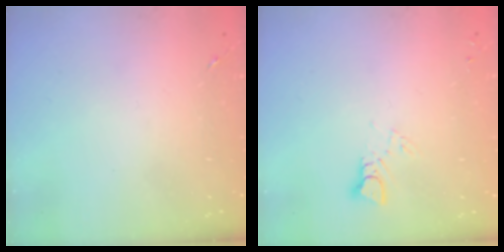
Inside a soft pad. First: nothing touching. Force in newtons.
{"total": 2.9, "press": 2.9, "slide": 0.2}